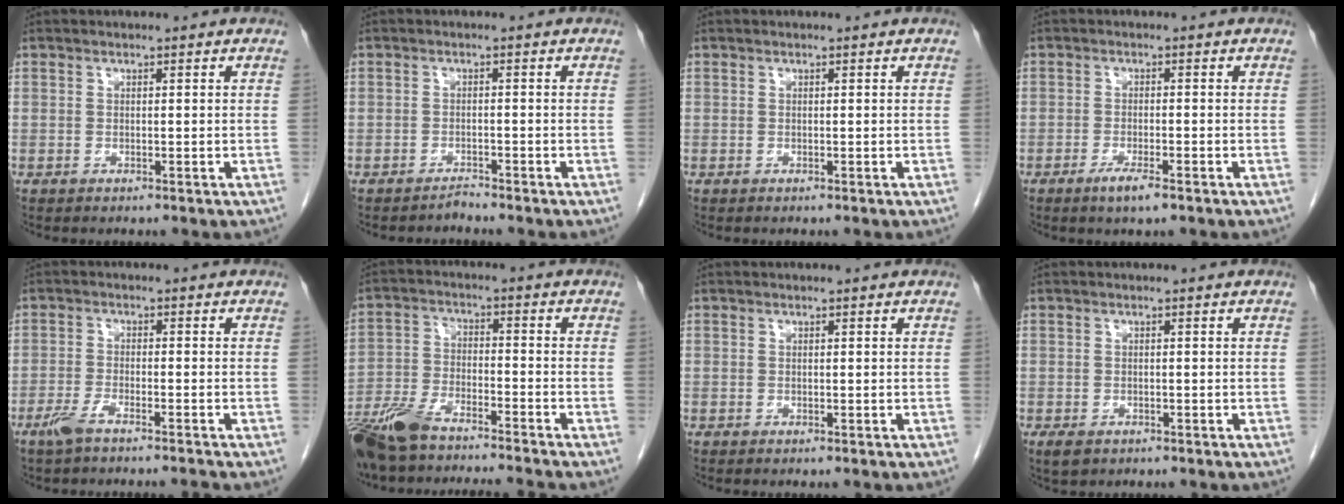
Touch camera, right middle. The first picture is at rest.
{"total": 1.2, "force": [-1.1, 0.0, -0.2], "torque": [0.011, -0.003, -0.018]}
{"total": 0.0}
{"total": 3.2, "force": [-2.0, 0.4, 2.5], "torque": [-0.048, -0.004, -0.034]}
{"total": 4.0, "force": [-3.3, -0.1, 2.2], "torque": [-0.046, -0.004, -0.064]}
{"total": 12.7, "force": [-11.0, 1.2, 6.3], "torque": [-0.124, -0.013, -0.195]}
{"total": 0.0}
{"total": 2.0, "force": [-1.2, 1.3, 1.1], "torque": [-0.020, -0.001, -0.010]}